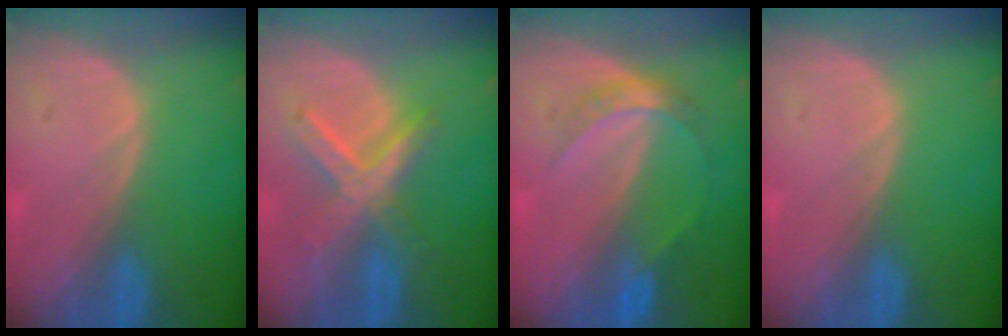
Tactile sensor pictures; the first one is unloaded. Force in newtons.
{"total": 7.6, "press": 6.5, "slide": 3.8}
{"total": 4.8, "press": 4.3, "slide": 2.1}
{"total": 0.0}